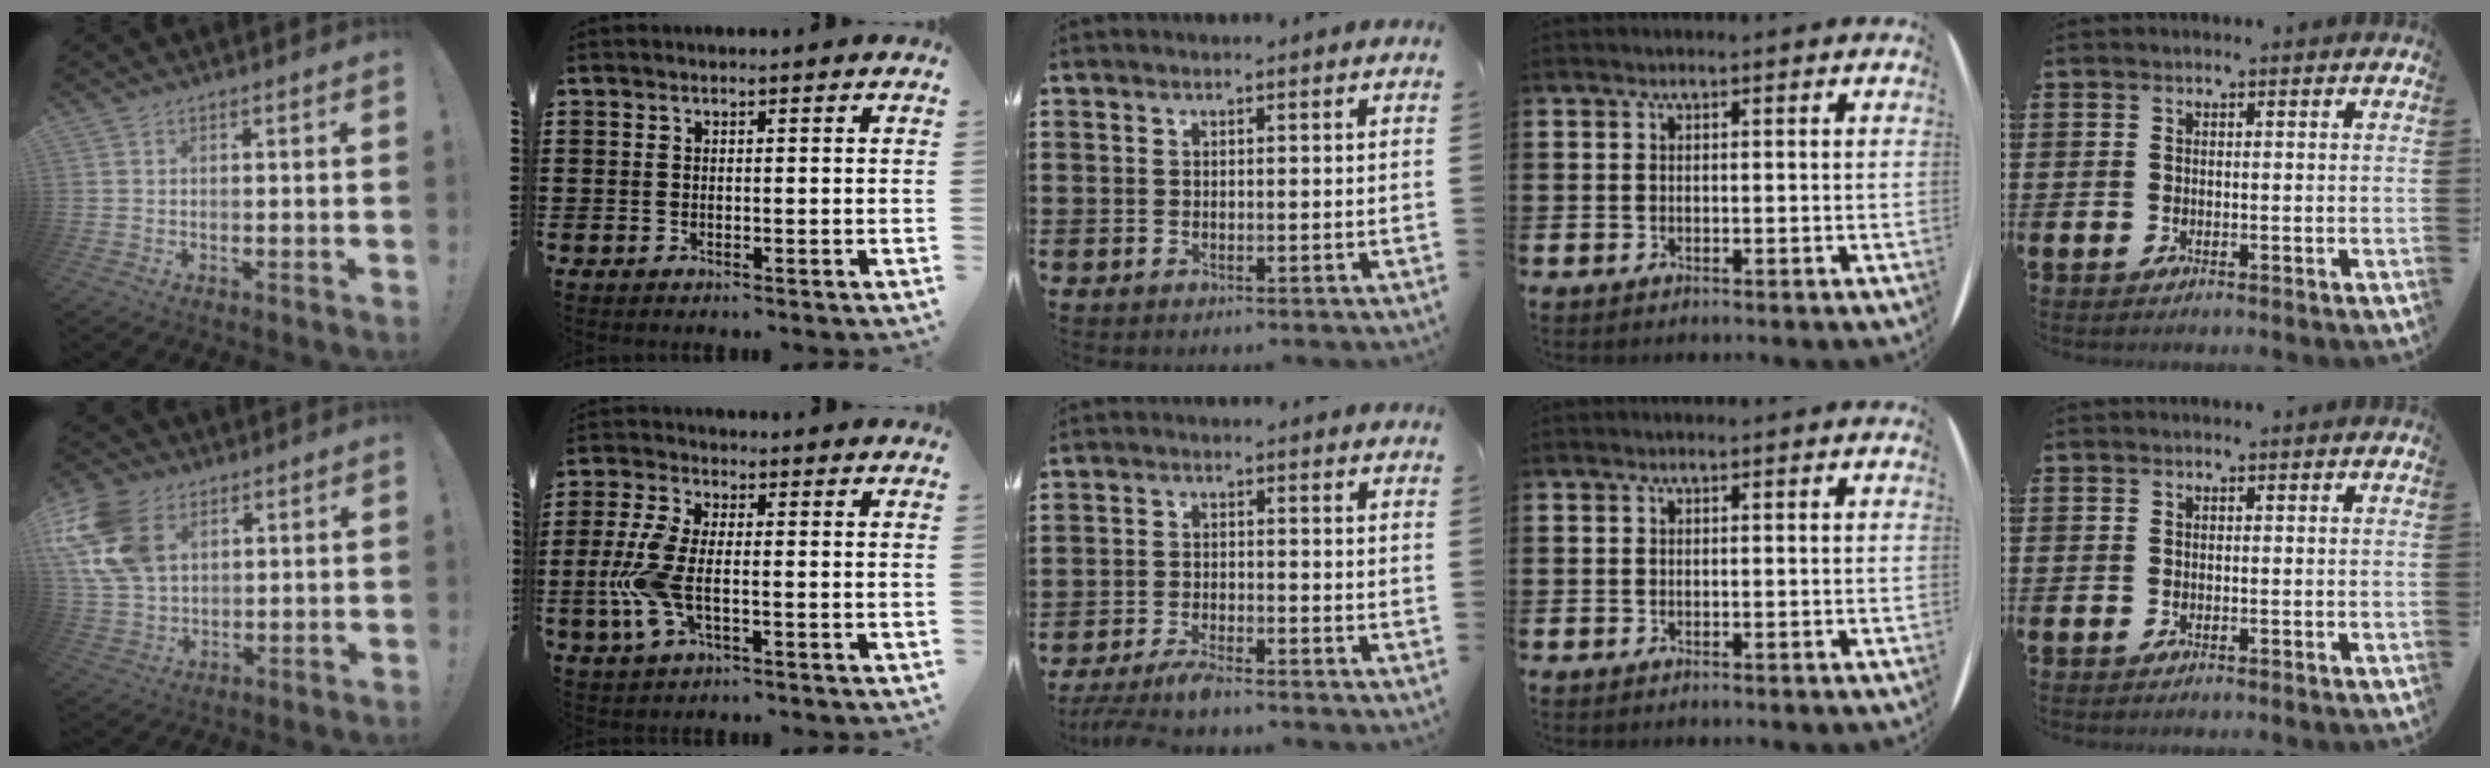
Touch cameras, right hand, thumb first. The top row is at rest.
{"thumb": {"total": 17.1, "force": [6.5, 12.0, 10.4], "torque": [-0.214, -0.022, 0.125]}, "index": {"total": 7.4, "force": [-1.4, 3.3, 6.5], "torque": [-0.170, -0.014, -0.034]}, "middle": {"total": 3.6, "force": [-3.2, 0.2, 1.6], "torque": [-0.042, -0.008, -0.065]}}